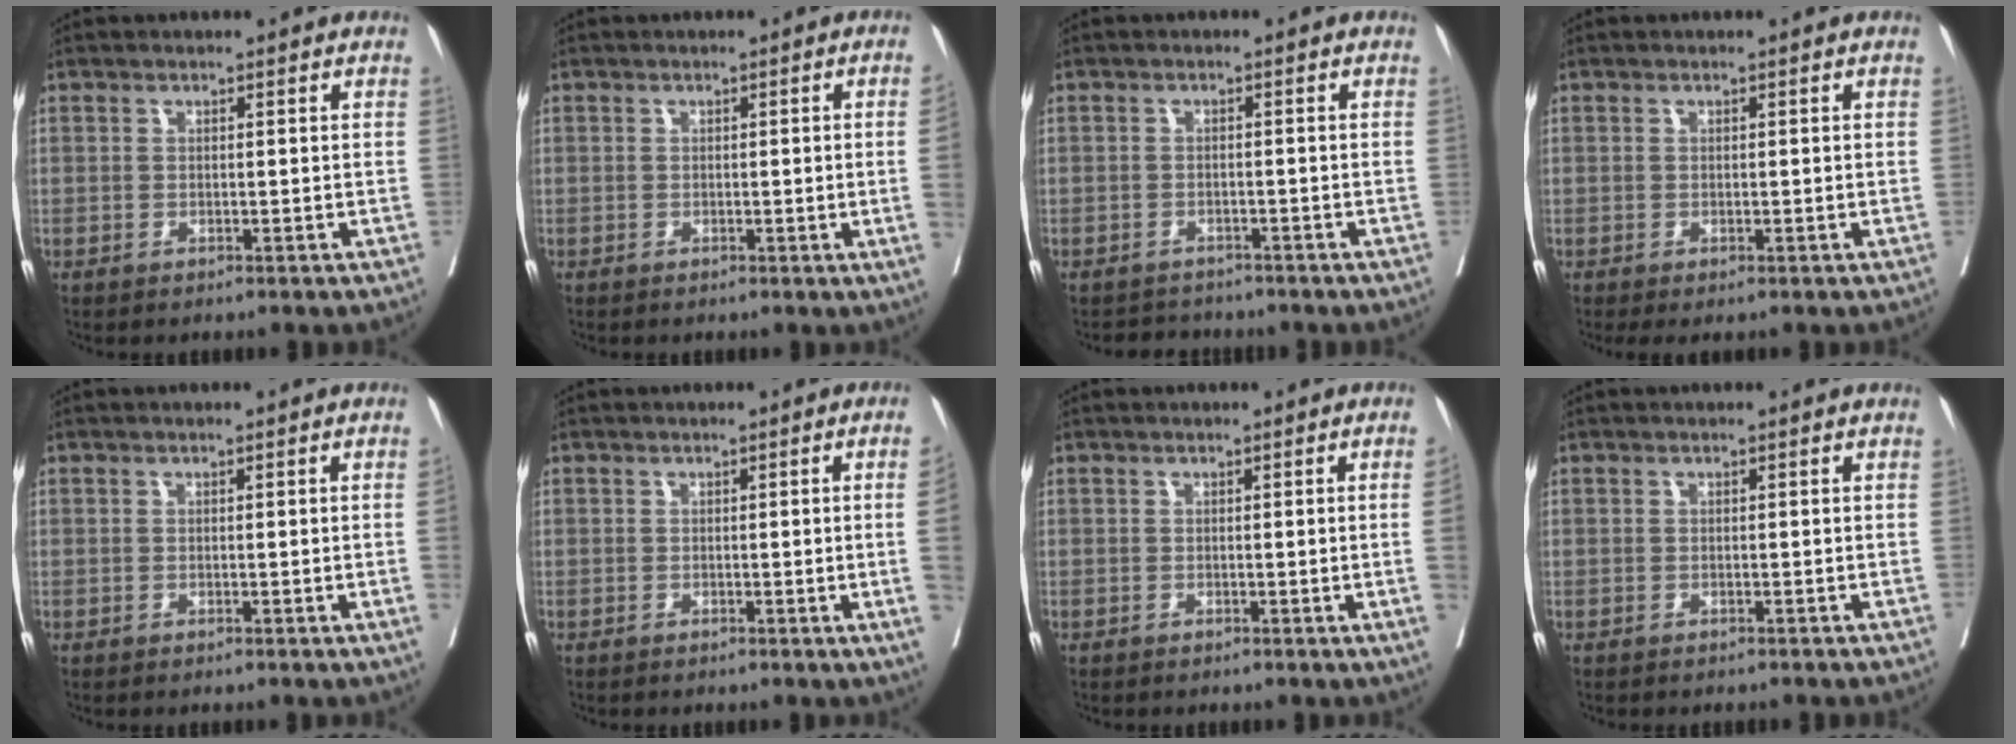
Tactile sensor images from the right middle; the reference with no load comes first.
{"total": 3.6, "force": [-0.3, -0.8, 3.5], "torque": [-0.057, -0.002, 0.002]}
{"total": 3.1, "force": [-2.9, 1.2, -0.3], "torque": [0.003, -0.003, -0.046]}
{"total": 1.4, "force": [-0.4, 0.5, 1.2], "torque": [-0.023, -0.007, -0.002]}
{"total": 1.6, "force": [-0.1, -0.2, 1.6], "torque": [-0.033, 0.005, 0.004]}
{"total": 4.5, "force": [-0.5, -1.7, 4.1], "torque": [-0.054, -0.012, -0.005]}
{"total": 2.5, "force": [-0.2, -1.0, 2.3], "torque": [-0.034, -0.005, 0.000]}
{"total": 0.6, "force": [-0.5, 0.2, 0.1], "torque": [-0.001, 0.000, -0.012]}